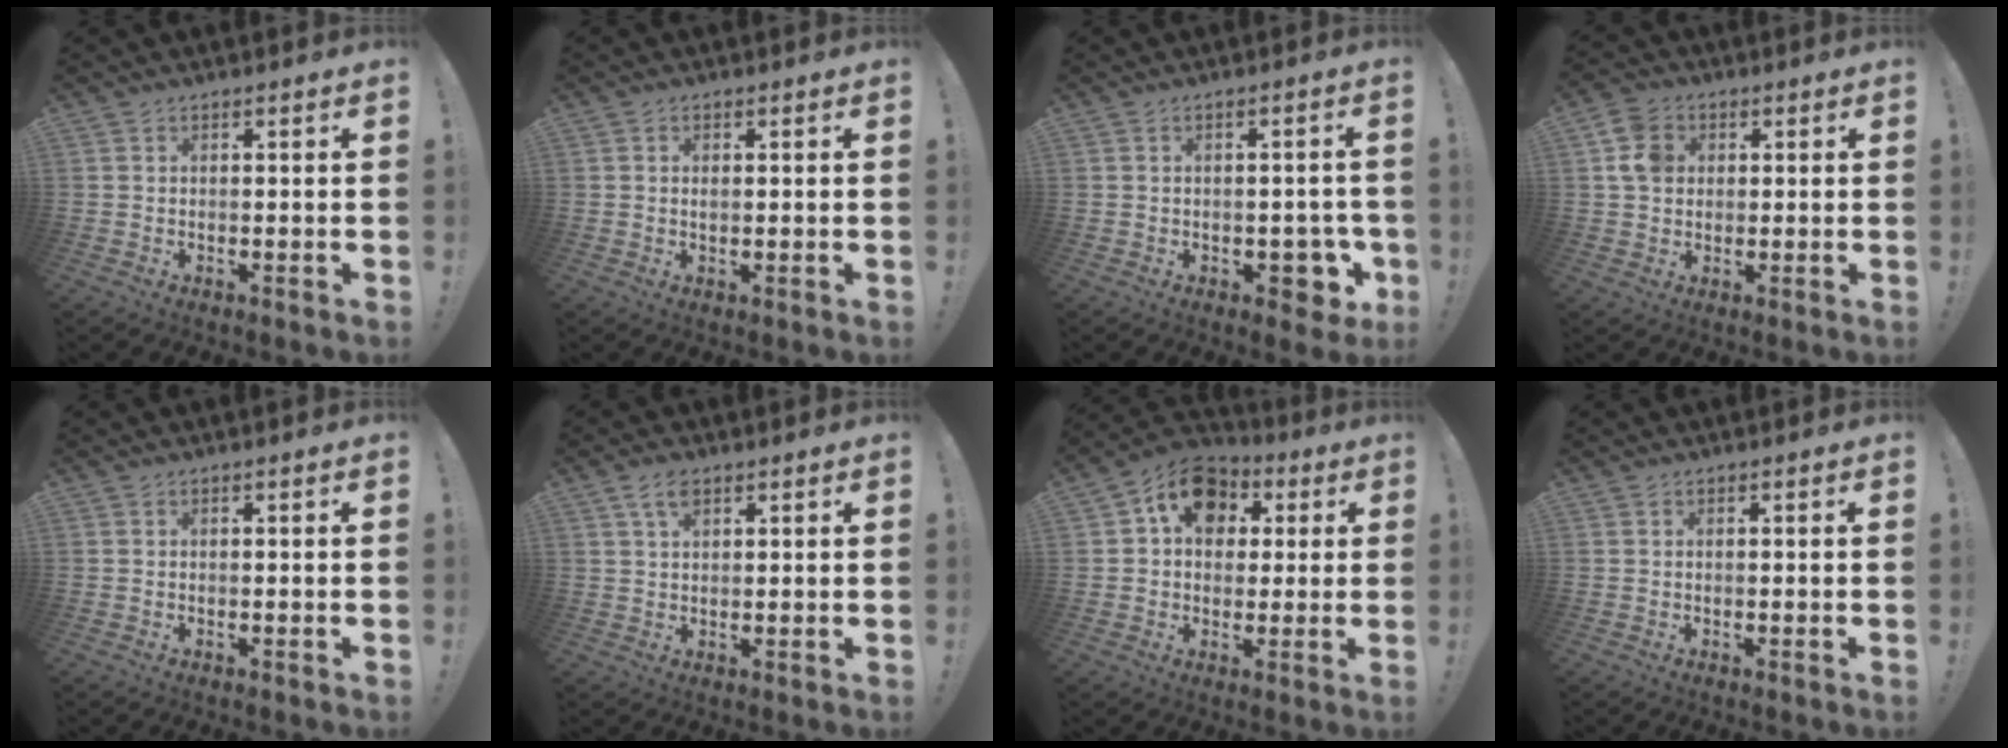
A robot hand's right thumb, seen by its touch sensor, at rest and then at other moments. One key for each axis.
{"total": 0.7, "fx": 0.1, "fy": 0.6, "fz": 0.4, "tx": -0.008, "ty": 0.003, "tz": 0.002}
{"total": 6.8, "fx": -2.3, "fy": 4.4, "fz": 4.6, "tx": -0.039, "ty": 0.010, "tz": -0.034}
{"total": 8.0, "fx": 1.5, "fy": 6.5, "fz": 4.4, "tx": -0.076, "ty": 0.013, "tz": 0.031}
{"total": 0.0}
{"total": 4.6, "fx": 2.6, "fy": 2.4, "fz": 3.0, "tx": -0.050, "ty": -0.008, "tz": 0.047}
{"total": 12.9, "fx": 4.6, "fy": 9.9, "fz": 6.8, "tx": -0.103, "ty": -0.004, "tz": 0.091}
{"total": 0.0}